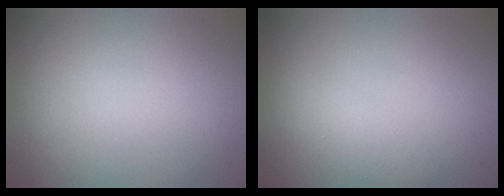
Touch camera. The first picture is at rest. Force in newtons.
{"total": 2.2, "press": 2.2, "slide": 0.0}